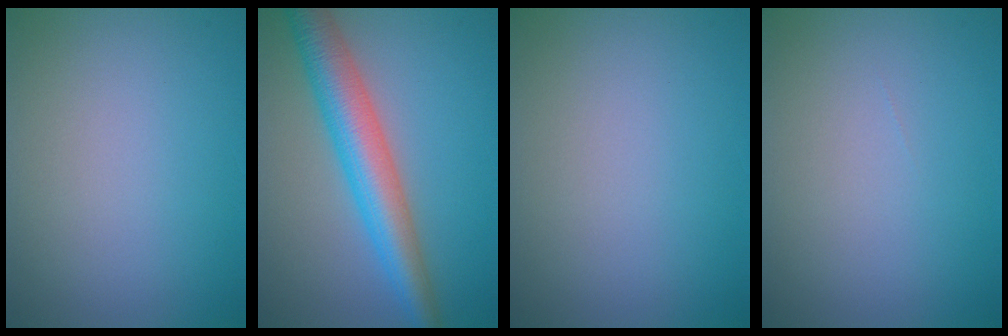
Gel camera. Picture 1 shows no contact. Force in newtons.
{"total": 6.7, "press": 6.7, "slide": 0.3}
{"total": 0.0}
{"total": 0.0}